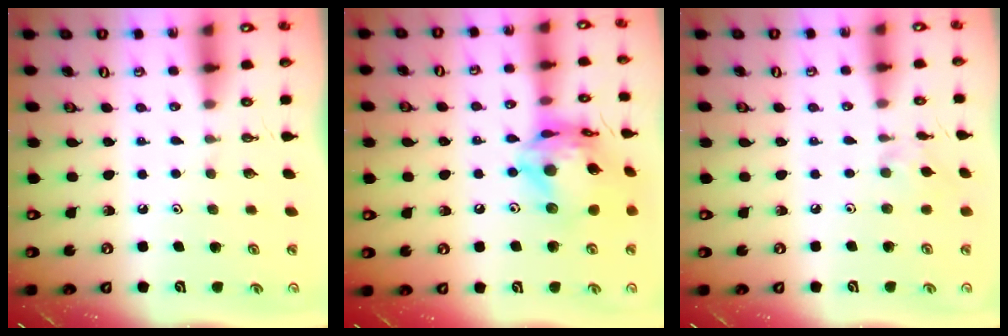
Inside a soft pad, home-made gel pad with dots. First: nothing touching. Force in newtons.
{"total": 17.6, "press": 17.5, "slide": 1.8}
{"total": 2.6, "press": 2.6, "slide": 0.5}